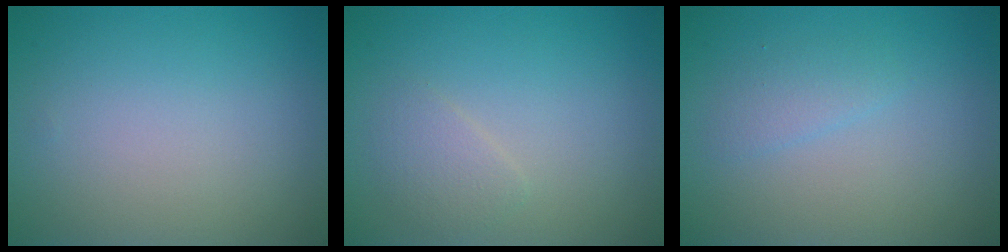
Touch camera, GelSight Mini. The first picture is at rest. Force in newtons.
{"total": 1.5, "press": 1.5, "slide": 0.1}
{"total": 1.3, "press": 1.3, "slide": 0.1}